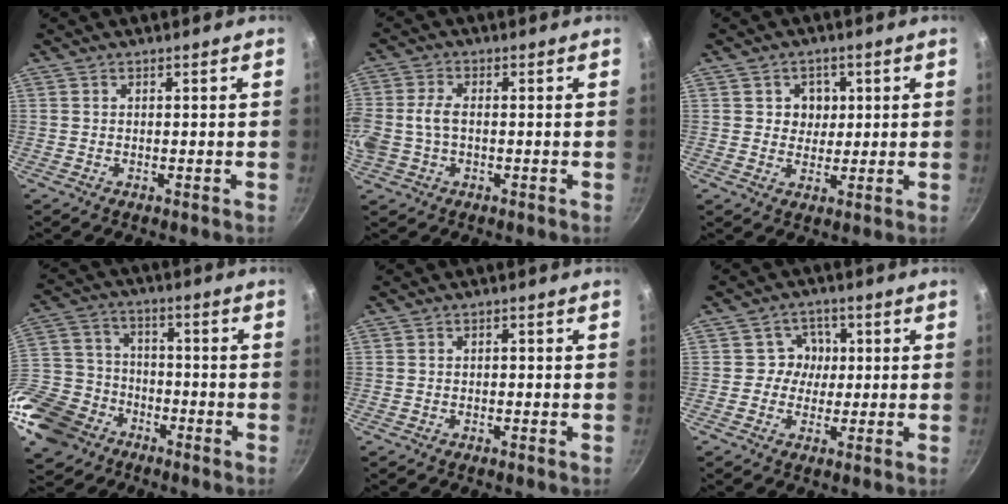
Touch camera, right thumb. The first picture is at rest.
{"total": 7.5, "force": [-0.5, 4.8, 5.7], "torque": [-0.142, 0.016, -0.010]}
{"total": 4.6, "force": [1.1, 4.0, 1.9], "torque": [0.004, -0.001, 0.014]}
{"total": 18.4, "force": [-10.4, 13.2, 7.6], "torque": [-0.174, 0.039, -0.193]}
{"total": 0.7, "force": [-0.1, 0.5, 0.5], "torque": [-0.001, 0.003, -0.006]}
{"total": 4.7, "force": [0.2, 4.5, 1.3], "torque": [0.020, 0.012, -0.006]}